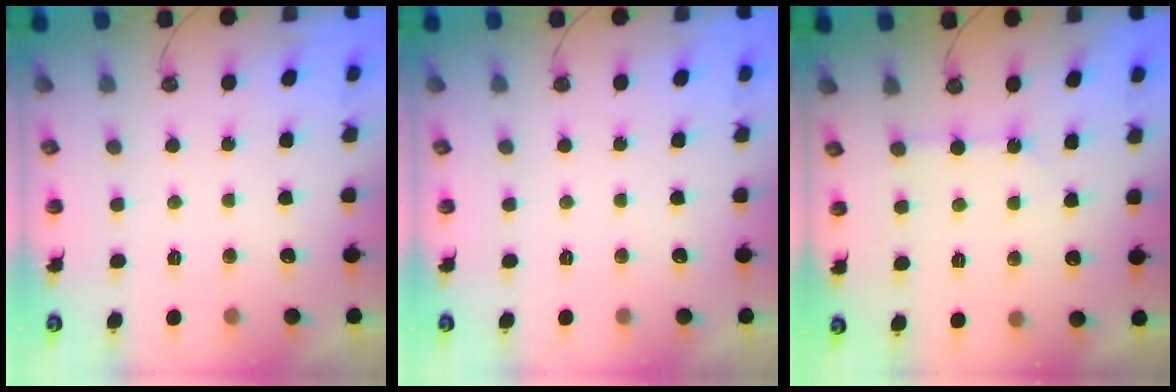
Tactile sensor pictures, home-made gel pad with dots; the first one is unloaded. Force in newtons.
{"total": 0.0}
{"total": 1.8, "press": 1.8, "slide": 0.4}